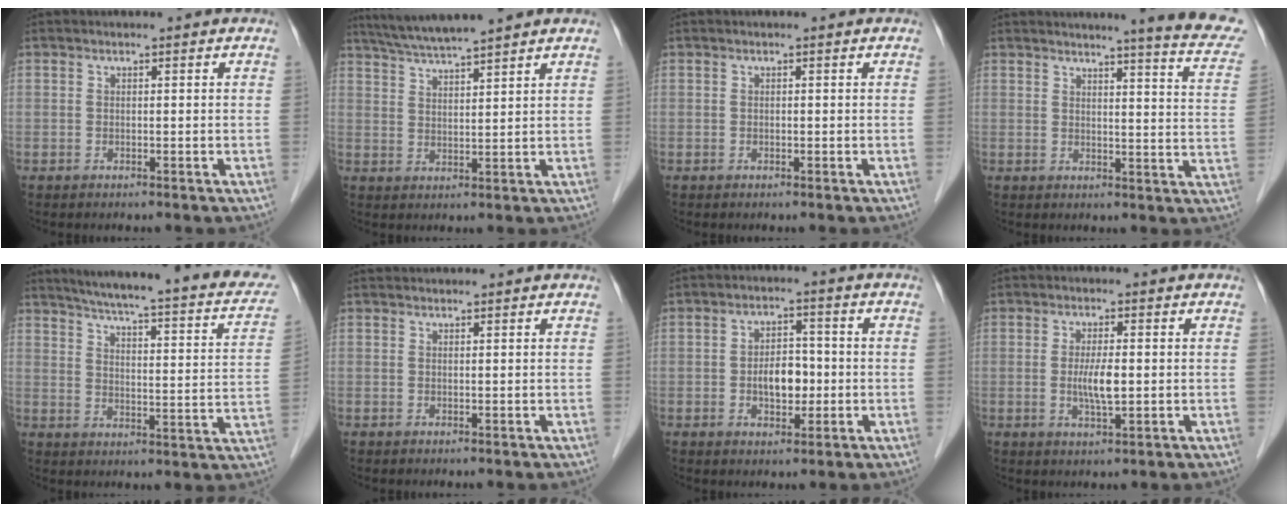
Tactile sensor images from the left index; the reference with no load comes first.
{"total": 8.7, "force": [7.7, -0.4, 4.1], "torque": [-0.073, 0.022, 0.127]}
{"total": 0.0}
{"total": 12.7, "force": [11.1, -0.3, 6.1], "torque": [-0.060, -0.060, 0.102]}
{"total": 25.6, "force": [21.3, 3.6, 13.8], "torque": [-0.193, -0.025, 0.255]}
{"total": 2.1, "force": [2.1, 0.2, 0.3], "torque": [-0.006, 0.027, 0.033]}
{"total": 5.2, "force": [-0.9, 3.0, 4.1], "torque": [-0.070, 0.005, -0.014]}
{"total": 4.0, "force": [-0.3, 0.6, 3.9], "torque": [-0.078, -0.010, -0.004]}